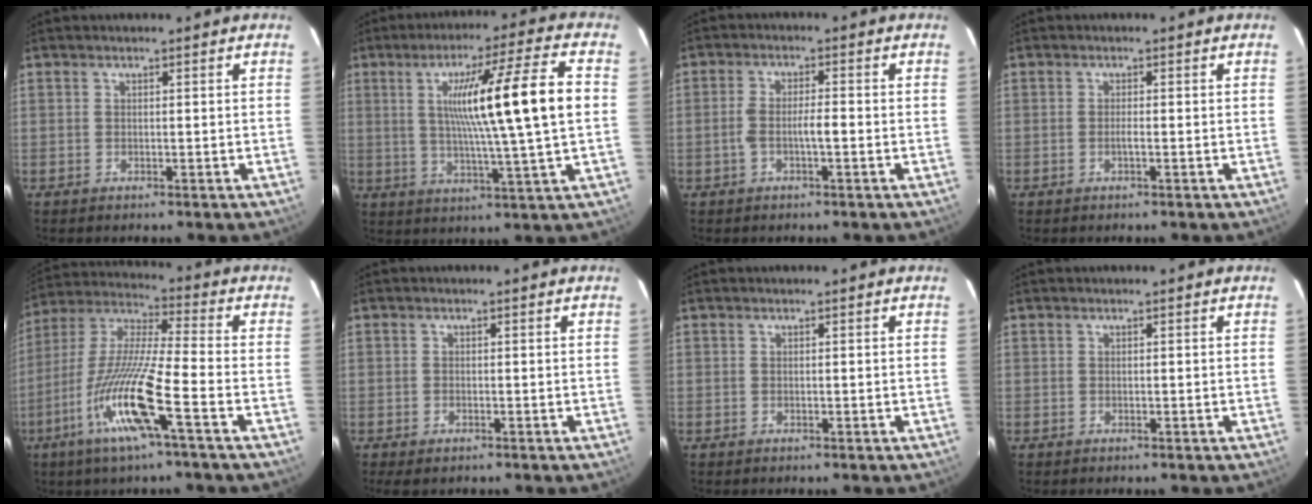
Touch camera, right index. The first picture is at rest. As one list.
[{"total": 16.2, "force": [2.1, -1.3, 16.0], "torque": [-0.258, 0.008, 0.033]}, {"total": 3.8, "force": [-1.0, 0.7, 3.6], "torque": [-0.069, 0.012, -0.014]}, {"total": 1.0, "force": [-0.3, 0.0, 0.9], "torque": [-0.020, 0.000, -0.006]}, {"total": 15.3, "force": [-6.4, 0.2, 13.9], "torque": [-0.290, -0.013, -0.127]}, {"total": 1.7, "force": [-1.1, 0.9, 1.0], "torque": [-0.017, -0.002, -0.008]}, {"total": 0.0}, {"total": 0.0}]